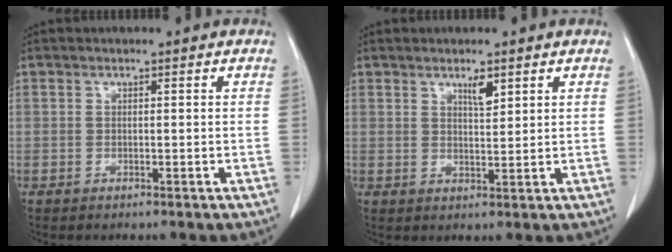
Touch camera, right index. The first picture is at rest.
{"total": 2.7, "force": [1.7, 0.6, 2.0], "torque": [-0.036, -0.003, 0.032]}